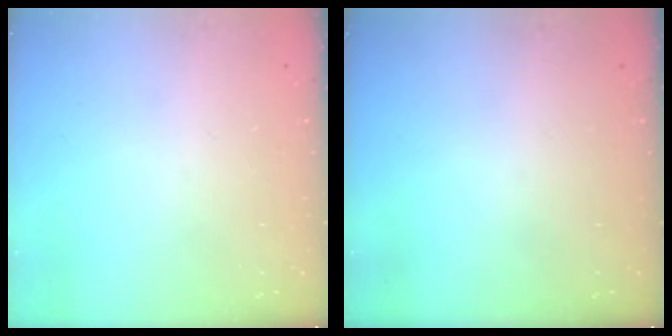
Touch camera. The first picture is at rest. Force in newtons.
{"total": 0.0}